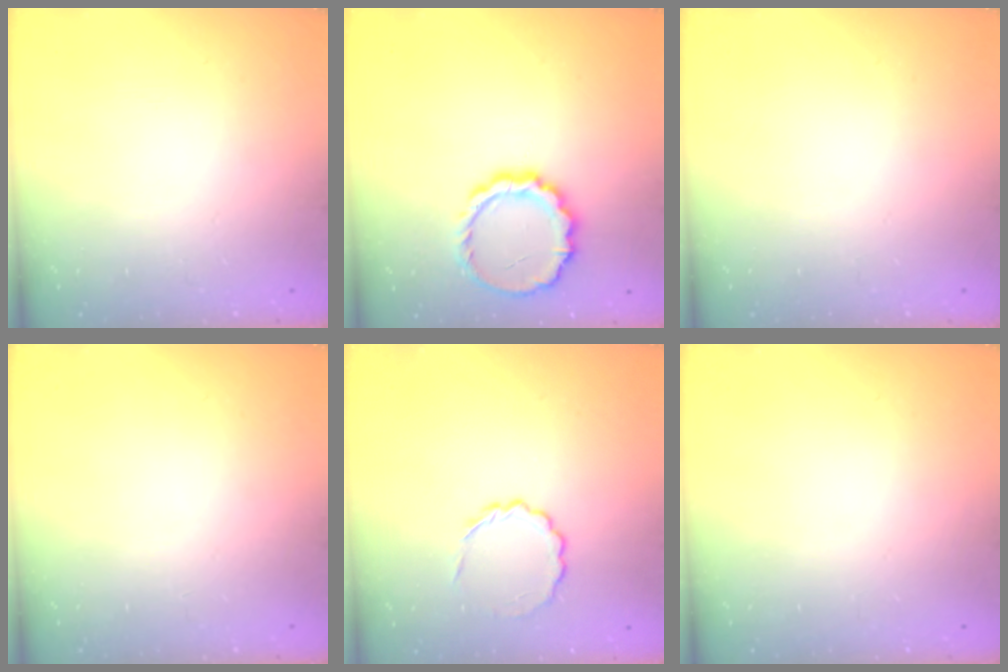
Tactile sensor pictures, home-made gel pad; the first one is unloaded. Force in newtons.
{"total": 10.7, "press": 10.4, "slide": 2.5}
{"total": 0.0}
{"total": 0.0}
{"total": 5.8, "press": 5.5, "slide": 1.9}
{"total": 0.0}